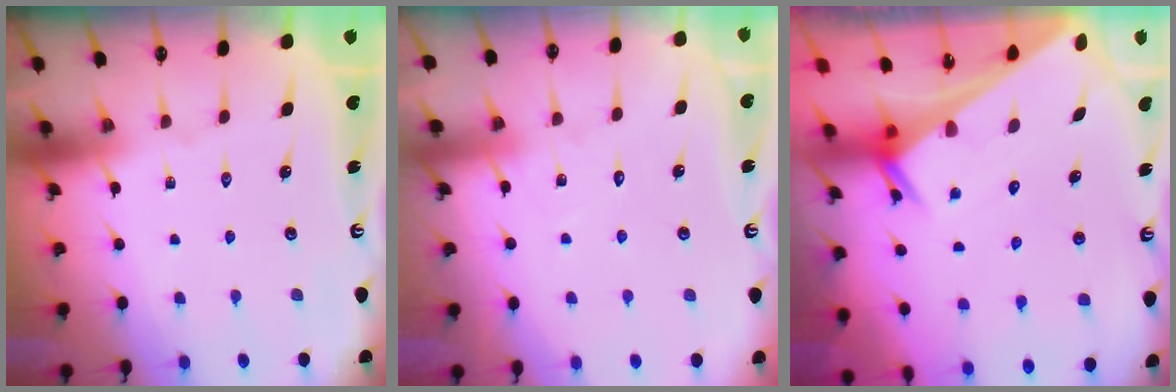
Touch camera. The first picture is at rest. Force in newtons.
{"total": 5.4, "press": 5.4, "slide": 0.4}
{"total": 2.4, "press": 2.4, "slide": 0.2}